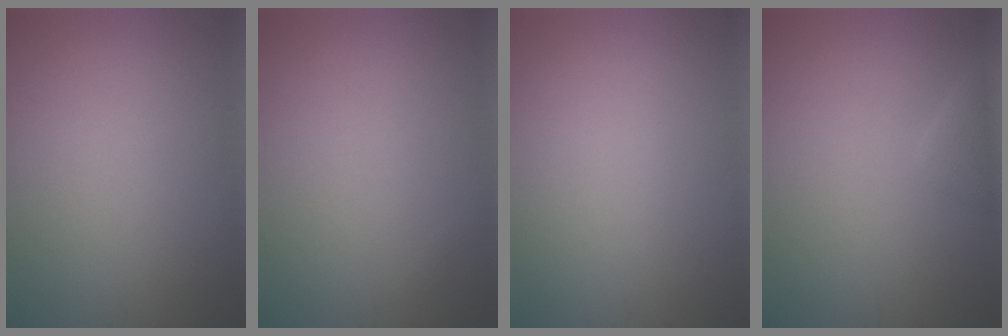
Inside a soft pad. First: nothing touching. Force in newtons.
{"total": 0.0}
{"total": 0.0}
{"total": 1.7, "press": 1.7, "slide": 0.1}